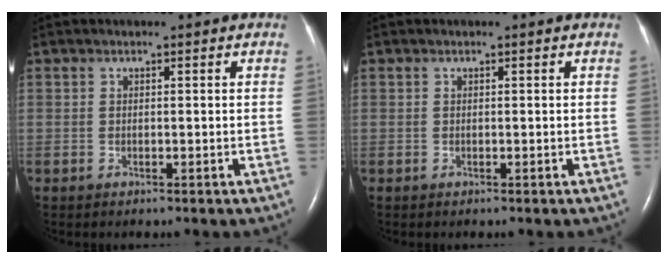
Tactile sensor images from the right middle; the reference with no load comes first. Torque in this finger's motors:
{"motor_torque": [0.00, 0.00, 0.01, 0.01]}